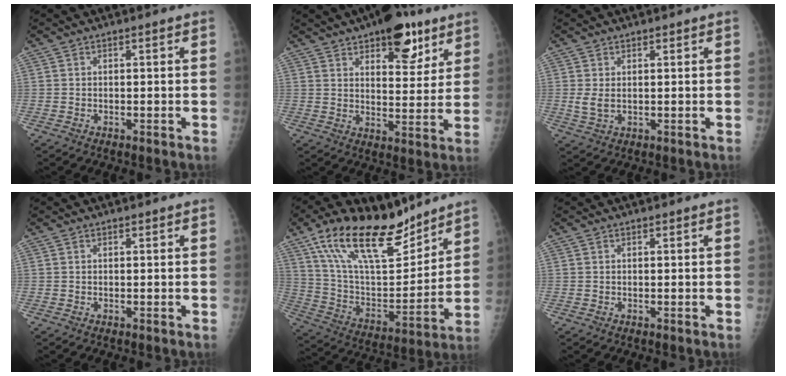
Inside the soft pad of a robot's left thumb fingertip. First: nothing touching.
{"total": 13.4, "force": [8.2, 5.9, 8.8], "torque": [-0.081, -0.039, 0.116]}
{"total": 2.8, "force": [0.8, 1.8, 2.0], "torque": [-0.040, -0.010, 0.019]}
{"total": 0.0}
{"total": 23.1, "force": [16.2, 9.1, 13.8], "torque": [-0.208, -0.060, 0.291]}
{"total": 0.0}